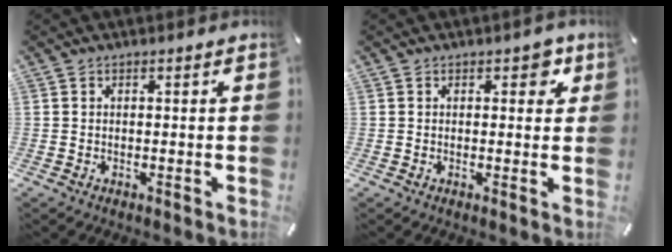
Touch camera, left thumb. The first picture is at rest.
{"total": 3.4, "force": [1.4, 2.2, 2.2], "torque": [-0.016, -0.002, 0.015]}